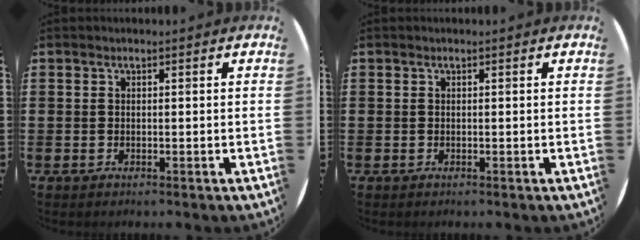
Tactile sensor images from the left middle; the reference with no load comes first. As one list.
[{"total": 0.0}]